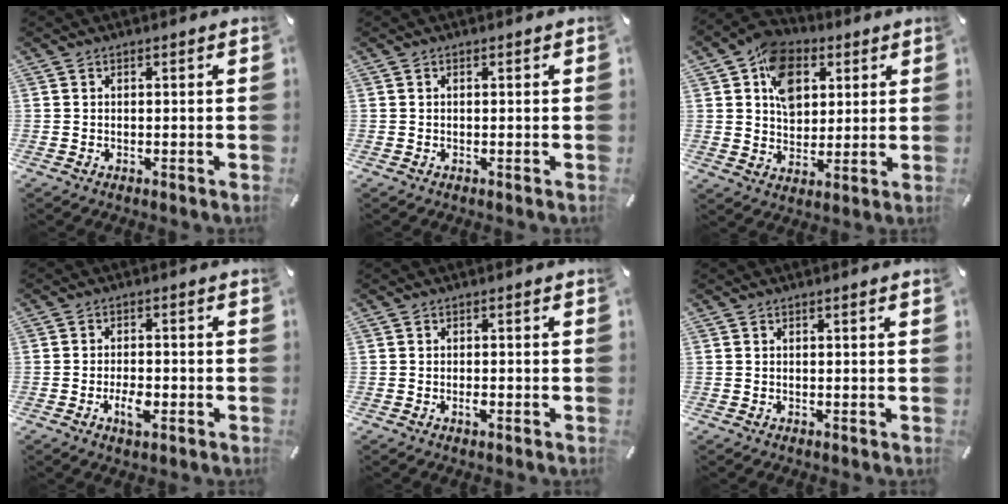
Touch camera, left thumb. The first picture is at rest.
{"total": 0.0}
{"total": 11.7, "force": [4.3, 9.1, 5.9], "torque": [-0.104, 0.001, 0.083]}
{"total": 4.6, "force": [-1.8, 2.2, 3.7], "torque": [-0.079, 0.002, -0.033]}
{"total": 1.3, "force": [-0.5, 0.5, 1.1], "torque": [-0.021, -0.001, -0.009]}
{"total": 0.6, "force": [0.3, 0.0, 0.5], "torque": [-0.008, 0.000, 0.005]}